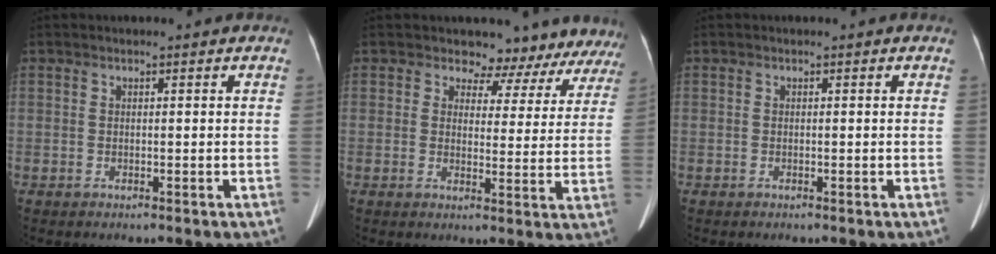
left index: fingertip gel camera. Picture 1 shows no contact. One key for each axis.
{"total": 11.4, "fx": 10.6, "fy": 4.2, "fz": -0.2, "tx": 0.044, "ty": -0.024, "tz": 0.085}
{"total": 0.0}